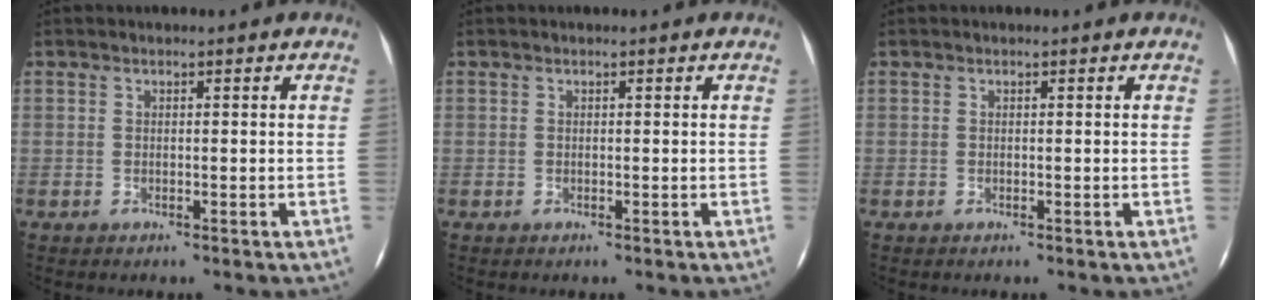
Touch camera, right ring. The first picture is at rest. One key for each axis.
{"total": 0.0}
{"total": 0.0}